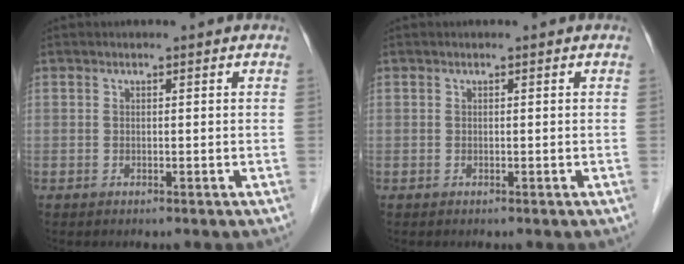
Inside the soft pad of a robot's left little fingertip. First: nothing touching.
{"total": 0.0}